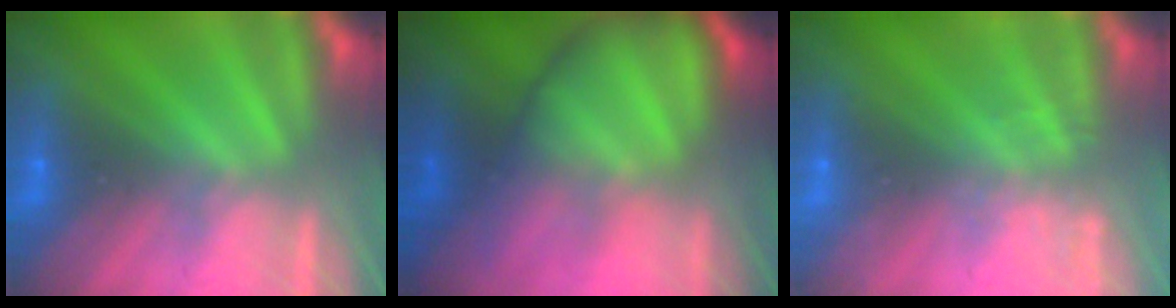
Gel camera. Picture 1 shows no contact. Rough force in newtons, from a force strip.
{"total": 7.6}
{"total": 2.4}